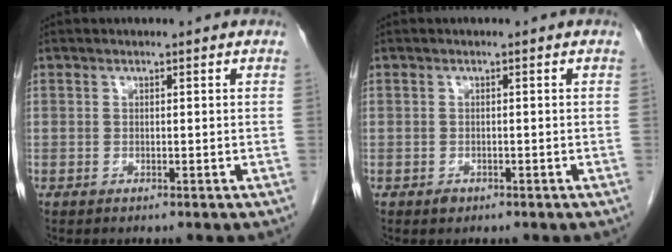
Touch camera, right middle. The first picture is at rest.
{"total": 0.9, "force": [-0.6, 0.6, 0.3], "torque": [-0.005, 0.002, -0.006]}